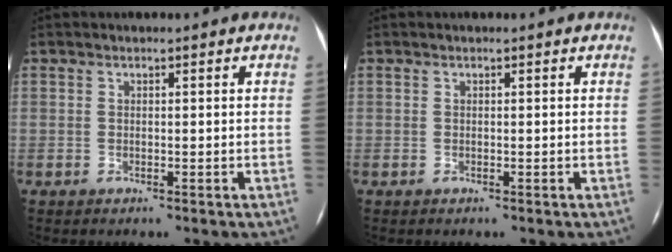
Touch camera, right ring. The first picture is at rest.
{"total": 0.0}